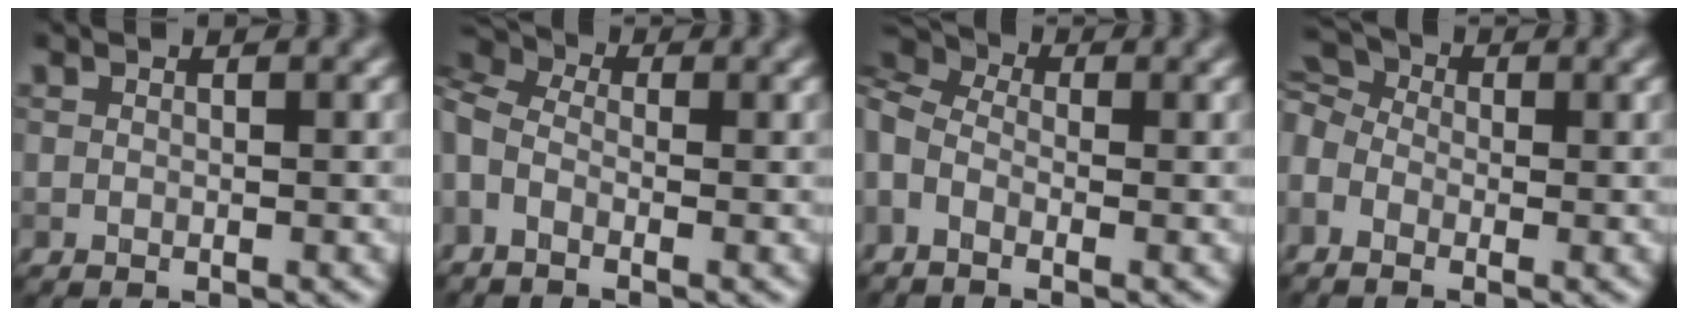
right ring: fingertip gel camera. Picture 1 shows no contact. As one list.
[{"total": 4.4, "force": [-0.4, 2.7, 3.5], "torque": [-0.097, 0.012, -0.024]}, {"total": 4.8, "force": [-0.1, 2.9, 3.9], "torque": [-0.104, 0.012, -0.017]}, {"total": 5.8, "force": [-1.4, 4.1, 3.8], "torque": [-0.099, 0.014, -0.031]}]